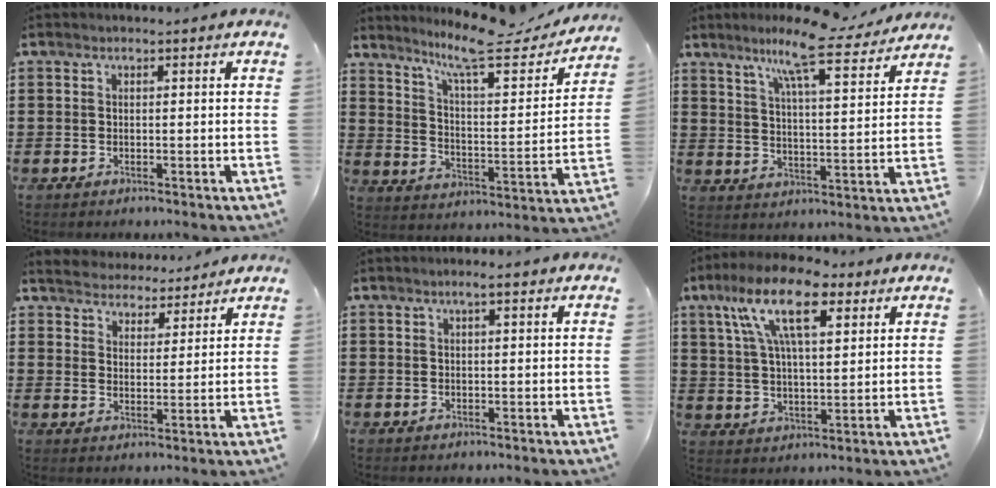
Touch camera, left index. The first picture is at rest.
{"total": 10.8, "force": [9.0, 1.2, 5.9], "torque": [-0.128, -0.053, 0.149]}
{"total": 9.6, "force": [7.8, 0.0, 5.7], "torque": [-0.108, -0.044, 0.127]}
{"total": 4.2, "force": [4.1, 0.5, -0.7], "torque": [-0.008, -0.025, 0.072]}
{"total": 1.9, "force": [0.9, 0.3, 1.6], "torque": [-0.033, 0.003, 0.016]}
{"total": 14.2, "force": [8.0, 5.1, 10.5], "torque": [-0.211, 0.001, 0.143]}